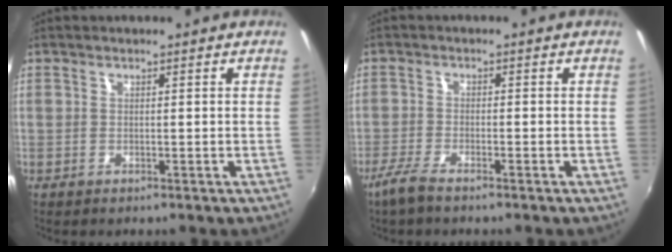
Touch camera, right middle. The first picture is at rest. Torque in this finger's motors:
{"motor_torque": [0.95, -1.01, 0.00, 0.06]}